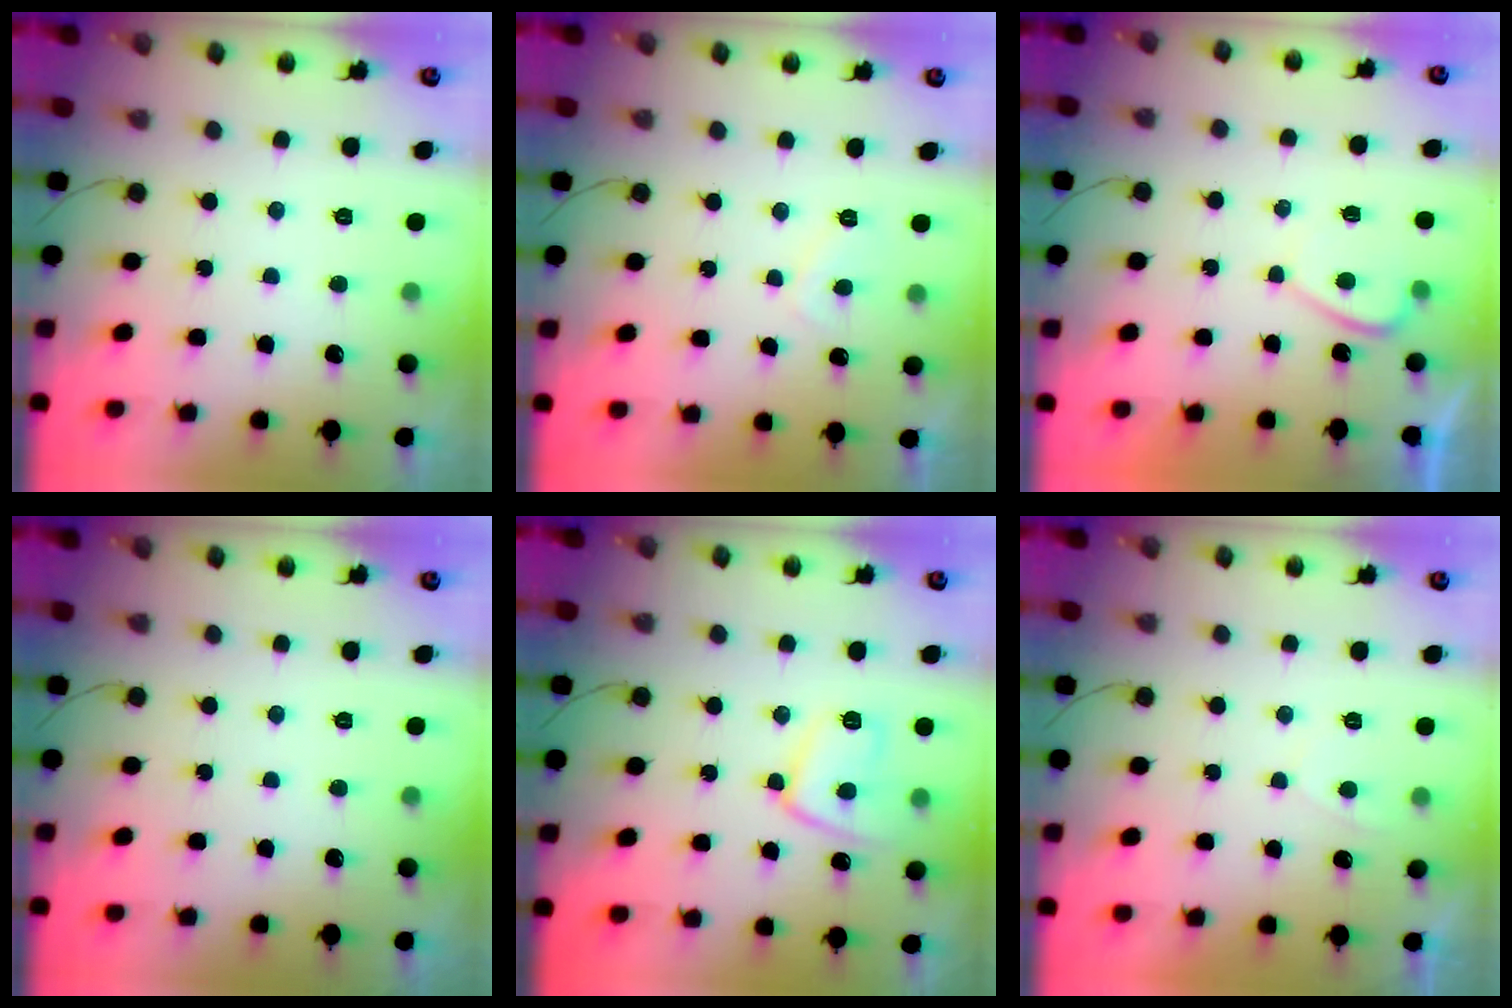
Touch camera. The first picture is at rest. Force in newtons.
{"total": 2.3, "press": 2.1, "slide": 0.8}
{"total": 1.9, "press": 1.8, "slide": 0.7}
{"total": 0.0}
{"total": 11.1, "press": 11.1, "slide": 0.8}
{"total": 0.7, "press": 0.5, "slide": 0.5}